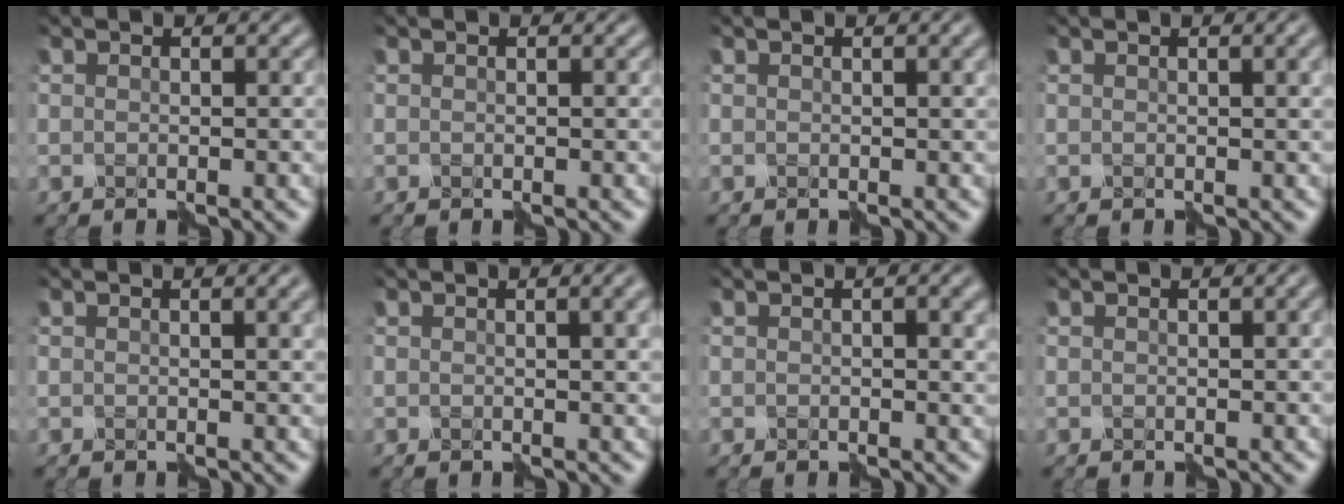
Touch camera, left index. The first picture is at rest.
{"total": 0.0}
{"total": 1.3, "force": [0.5, 0.4, 1.2], "torque": [-0.014, 0.003, 0.004]}
{"total": 2.3, "force": [0.7, 0.9, 2.1], "torque": [-0.016, 0.008, 0.003]}
{"total": 2.2, "force": [0.8, 0.7, 2.0], "torque": [-0.018, 0.006, 0.006]}
{"total": 3.5, "force": [1.1, 1.5, 3.0], "torque": [-0.022, 0.014, 0.000]}
{"total": 1.9, "force": [0.7, 0.5, 1.8], "torque": [-0.023, 0.003, 0.006]}
{"total": 1.4, "force": [0.3, 0.5, 1.3], "torque": [-0.011, 0.001, 0.004]}